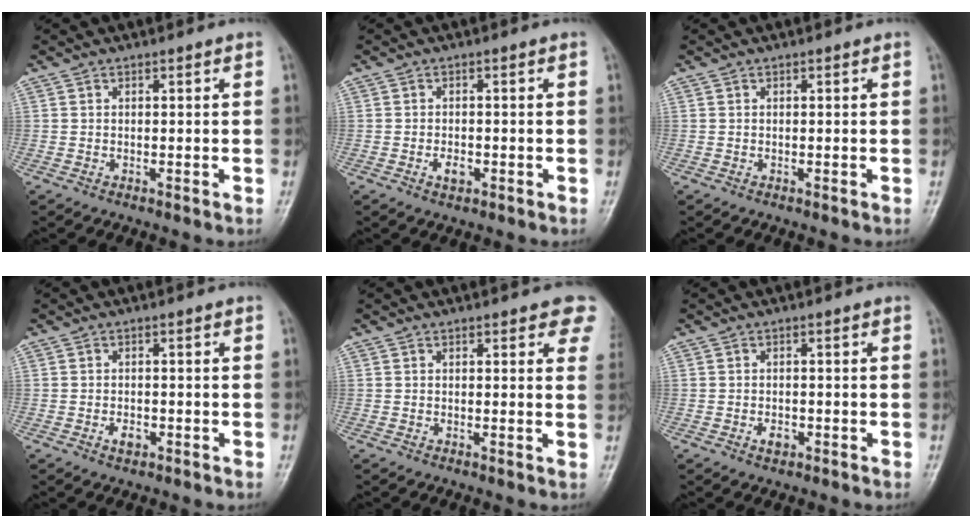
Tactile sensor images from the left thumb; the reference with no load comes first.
{"total": 2.1, "force": [-0.8, 1.3, 1.5], "torque": [-0.024, 0.002, -0.012]}
{"total": 0.0}
{"total": 1.9, "force": [-0.8, 1.2, 1.2], "torque": [-0.020, 0.002, -0.012]}
{"total": 5.4, "force": [3.5, 2.2, 3.5], "torque": [-0.007, -0.008, 0.028]}
{"total": 1.8, "force": [-0.7, 1.2, 1.2], "torque": [-0.017, 0.002, -0.010]}